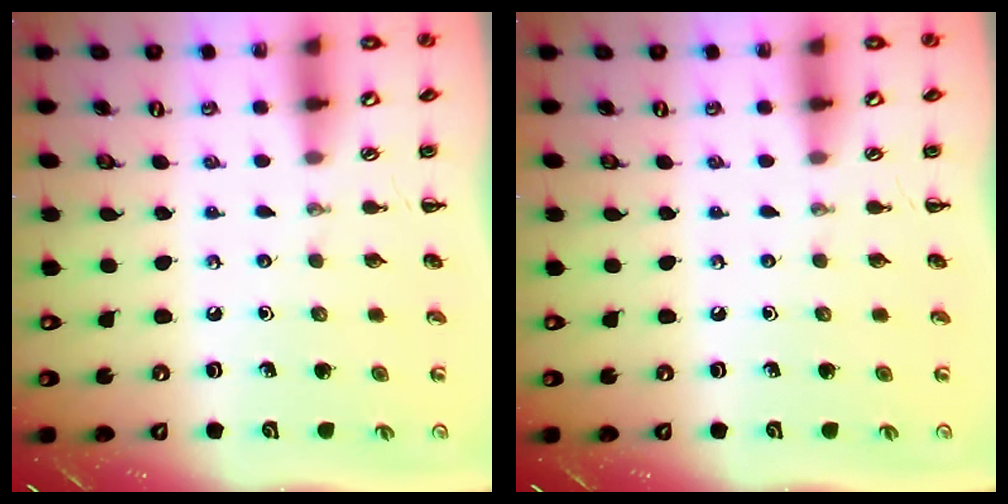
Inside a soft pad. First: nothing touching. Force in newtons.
{"total": 0.0}